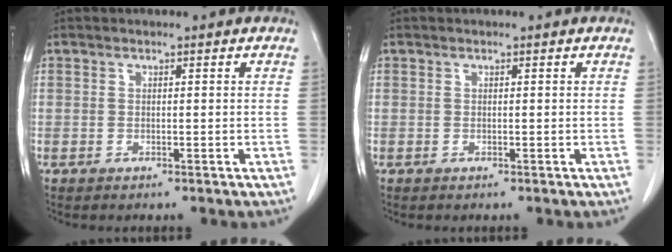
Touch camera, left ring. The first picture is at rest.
{"total": 0.0}